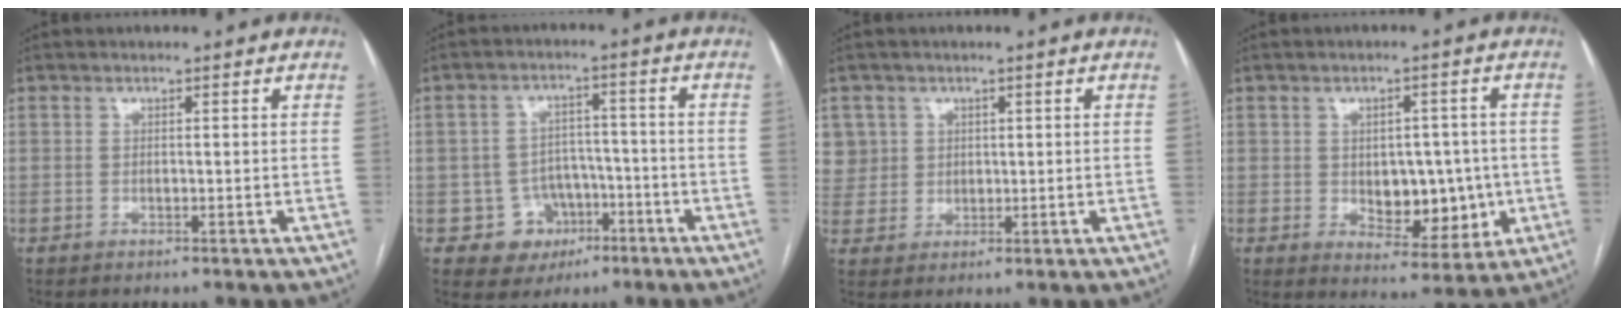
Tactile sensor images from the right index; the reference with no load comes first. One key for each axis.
{"total": 6.8, "fx": -2.8, "fy": 6.1, "fz": 0.8, "tx": 0.000, "ty": 0.017, "tz": -0.034}
{"total": 6.6, "fx": 2.6, "fy": 6.1, "fz": 0.2, "tx": 0.002, "ty": 0.012, "tz": 0.061}
{"total": 8.8, "fx": -0.8, "fy": 5.2, "fz": 7.0, "tx": -0.078, "ty": 0.008, "tz": 0.002}